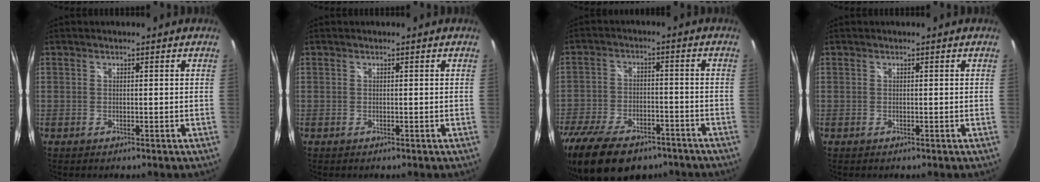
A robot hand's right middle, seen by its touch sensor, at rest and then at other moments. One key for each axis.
{"total": 0.0}
{"total": 19.6, "fx": -14.0, "fy": 9.3, "fz": 10.1, "tx": -0.229, "ty": -0.033, "tz": -0.226}
{"total": 0.0}